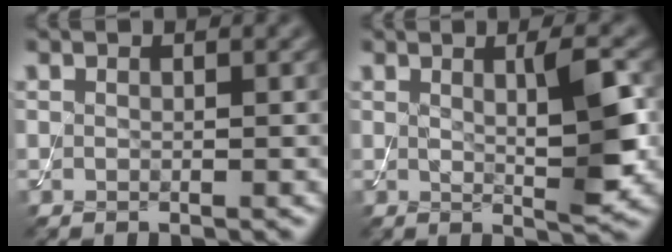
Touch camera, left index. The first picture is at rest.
{"total": 4.2, "force": [0.8, 0.7, 4.1], "torque": [-0.061, -0.007, 0.014]}